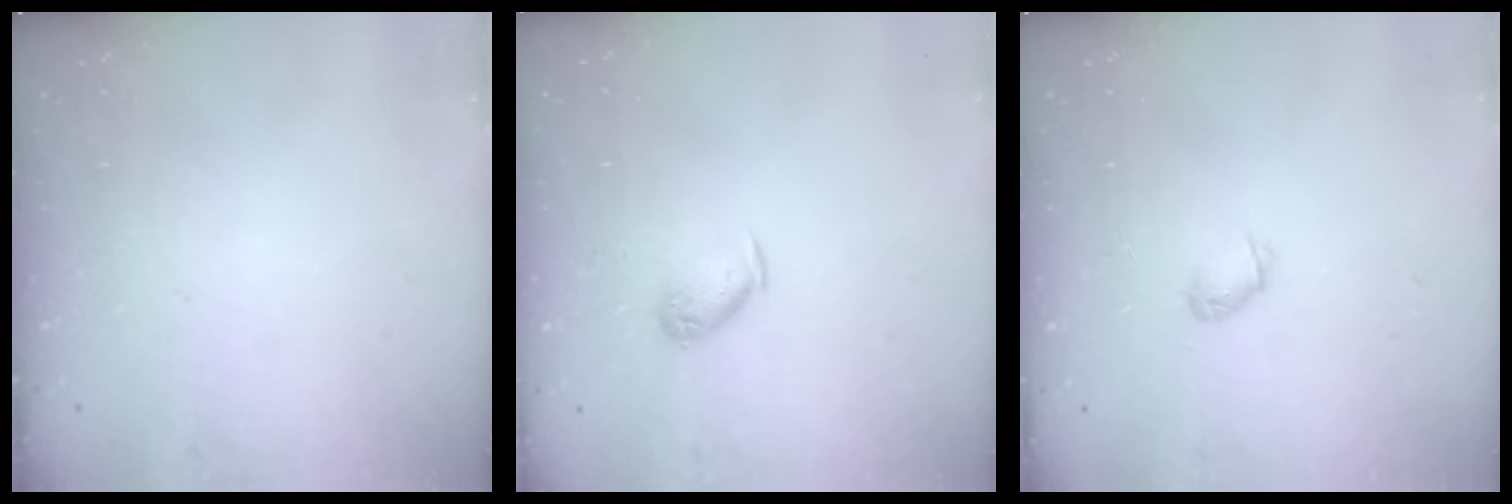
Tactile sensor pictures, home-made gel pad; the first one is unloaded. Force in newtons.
{"total": 5.9, "press": 5.8, "slide": 0.4}
{"total": 2.3, "press": 2.3, "slide": 0.5}